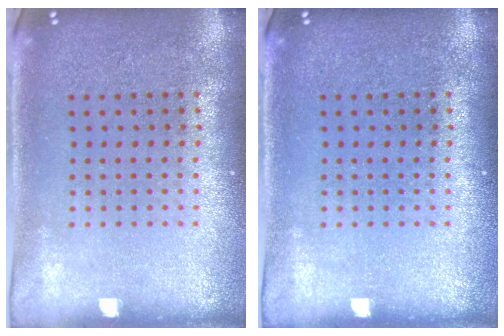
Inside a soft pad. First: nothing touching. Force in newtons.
{"total": 0.0}